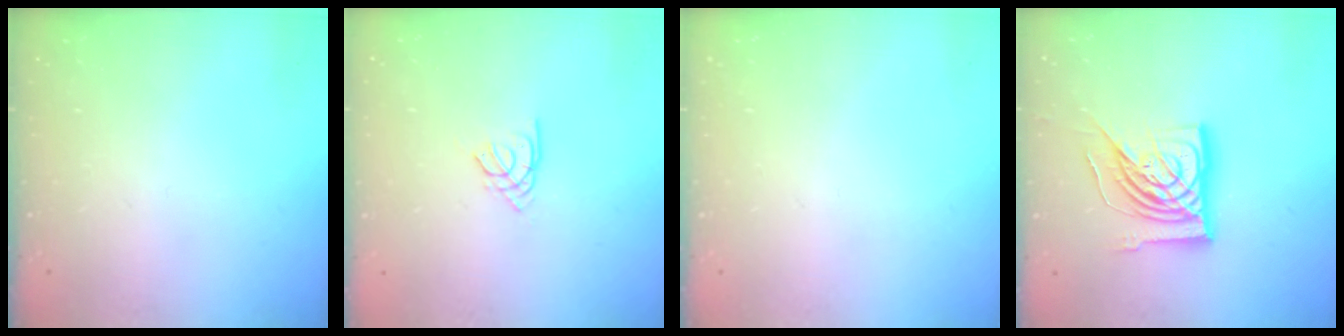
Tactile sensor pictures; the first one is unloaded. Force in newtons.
{"total": 2.3, "press": 2.3, "slide": 0.5}
{"total": 0.0}
{"total": 18.6, "press": 18.5, "slide": 2.2}